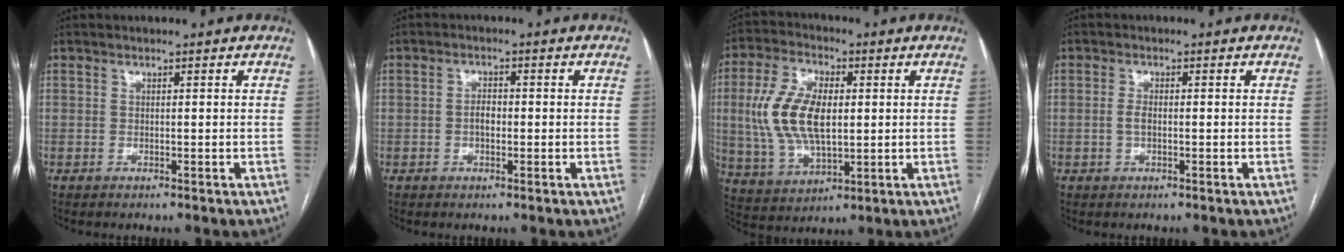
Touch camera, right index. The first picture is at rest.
{"total": 2.1, "force": [-0.4, 1.1, 1.8], "torque": [-0.031, 0.005, -0.005]}
{"total": 13.1, "force": [1.1, 6.2, 11.4], "torque": [-0.251, 0.014, 0.028]}
{"total": 1.6, "force": [-0.2, 0.6, 1.4], "torque": [-0.031, 0.002, -0.002]}